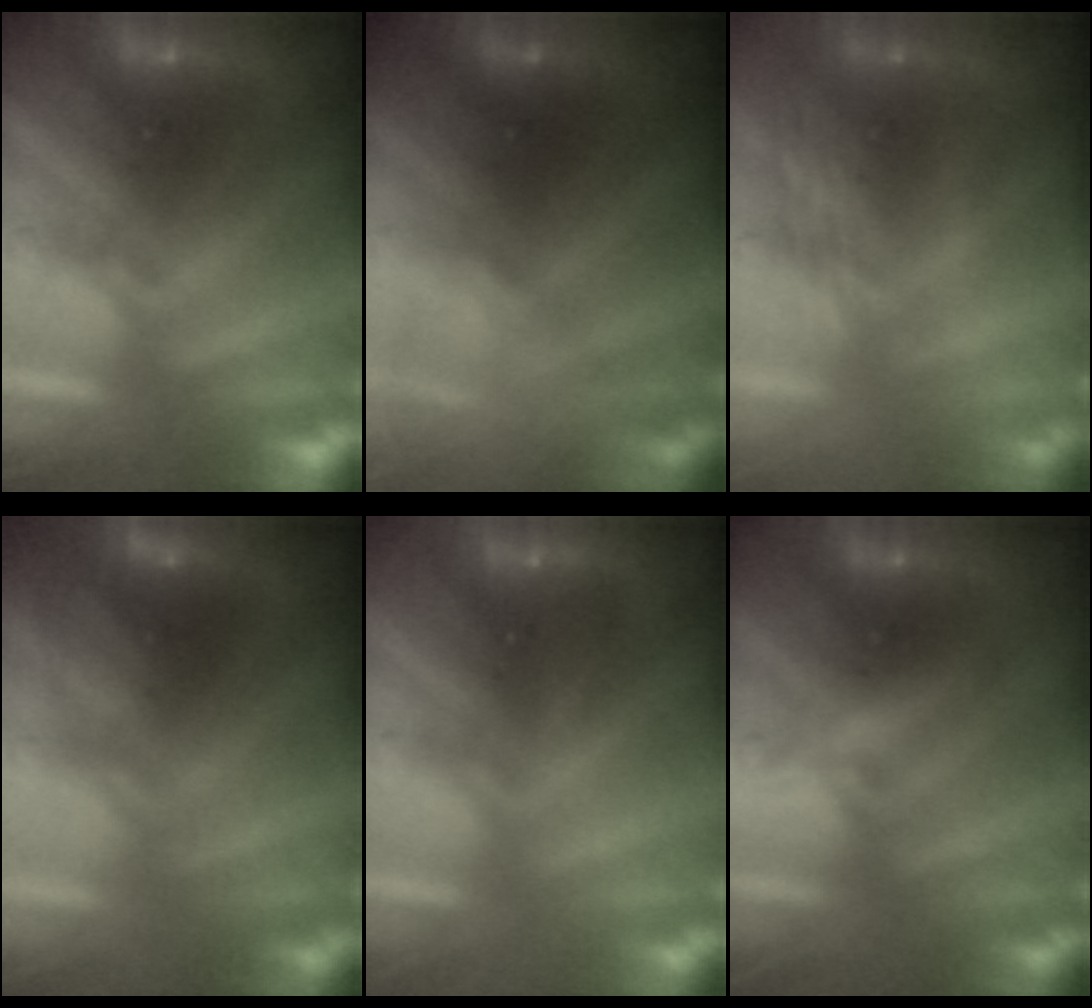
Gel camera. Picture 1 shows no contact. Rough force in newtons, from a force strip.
{"total": 2.4}
{"total": 2.9}
{"total": 2.9}
{"total": 2.9}
{"total": 4.2}